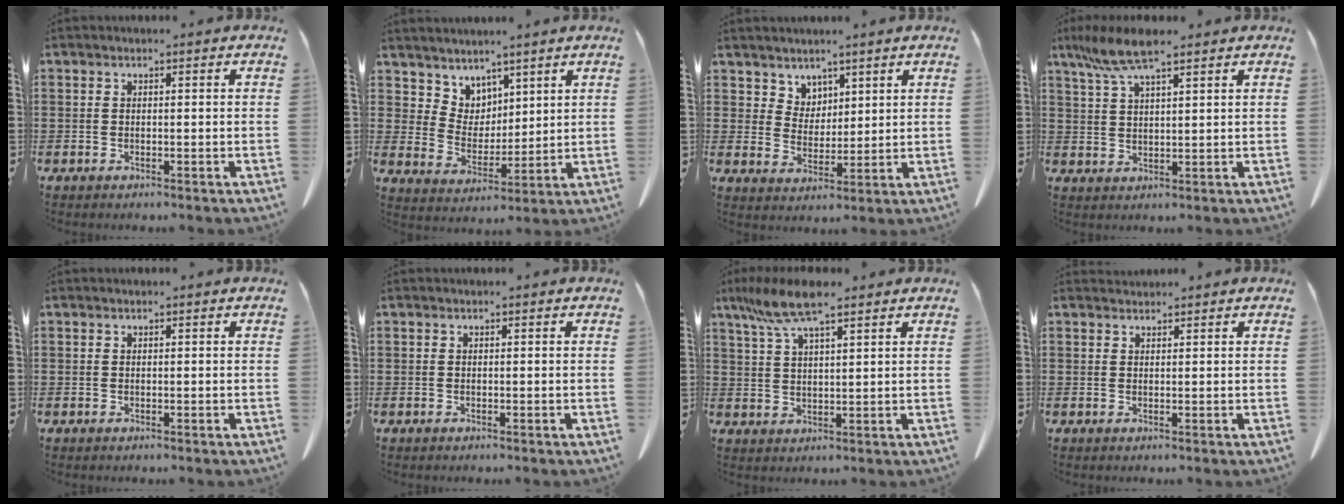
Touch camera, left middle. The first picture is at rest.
{"total": 5.2, "force": [4.4, 2.8, -0.5], "torque": [-0.019, -0.020, 0.083]}
{"total": 4.4, "force": [3.6, 2.6, 0.1], "torque": [-0.019, -0.003, 0.068]}
{"total": 6.9, "force": [4.8, 1.3, 4.8], "torque": [-0.112, -0.004, 0.086]}
{"total": 0.0}
{"total": 0.0}
{"total": 7.8, "force": [5.4, 1.6, 5.4], "torque": [-0.124, -0.006, 0.095]}
{"total": 1.0, "force": [1.0, 0.1, -0.2], "torque": [0.003, 0.002, 0.020]}